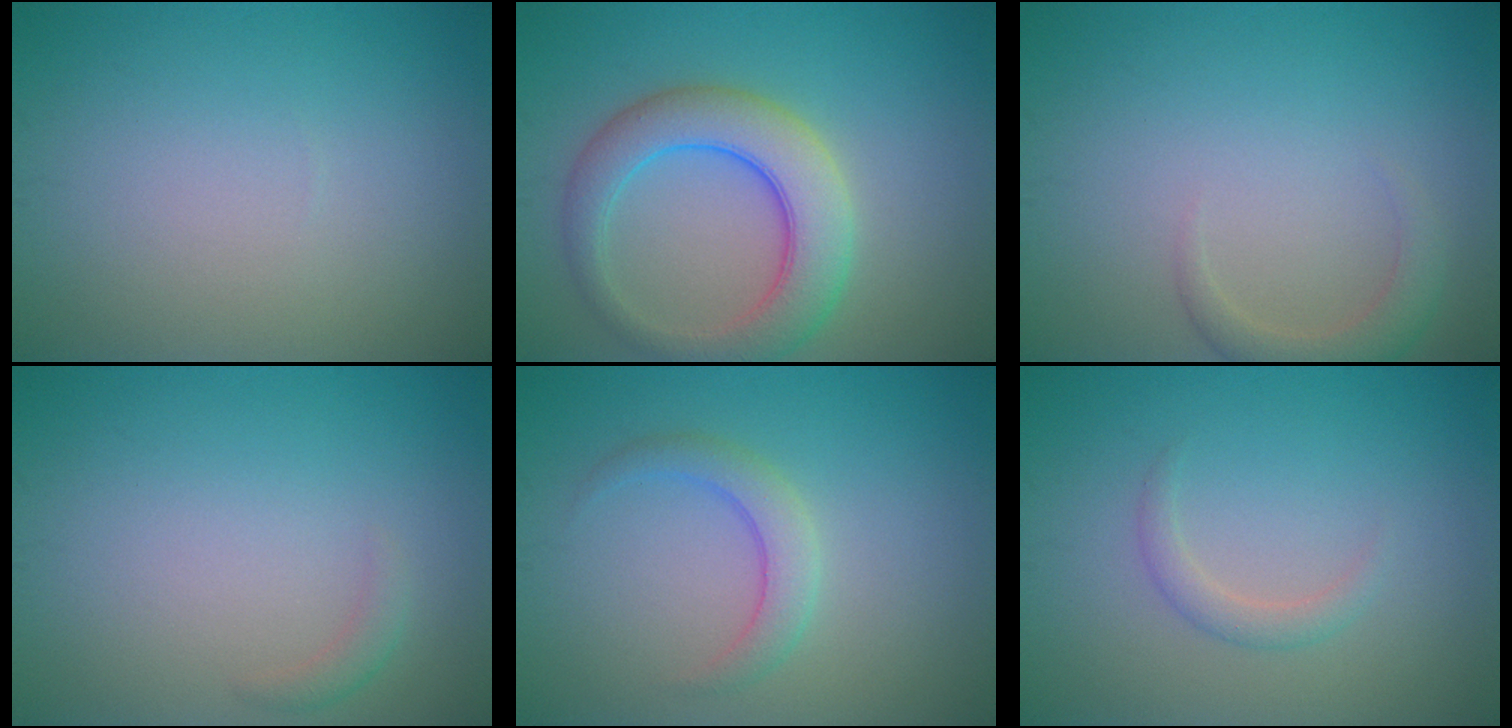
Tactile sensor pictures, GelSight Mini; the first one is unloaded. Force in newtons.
{"total": 6.4, "press": 6.4, "slide": 0.2}
{"total": 2.3, "press": 2.3, "slide": 0.2}
{"total": 1.0, "press": 1.0, "slide": 0.1}
{"total": 2.4, "press": 2.4, "slide": 0.0}
{"total": 1.4, "press": 1.4, "slide": 0.1}